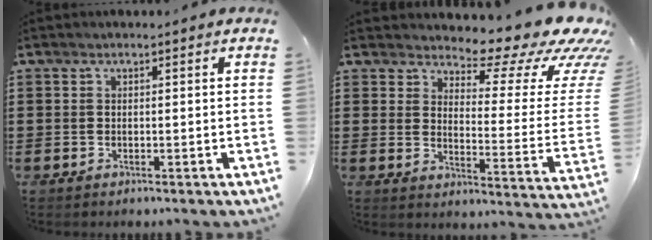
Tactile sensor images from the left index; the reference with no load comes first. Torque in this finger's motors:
{"motor_torque": [1.14, -1.00, 0.23, 0.05]}